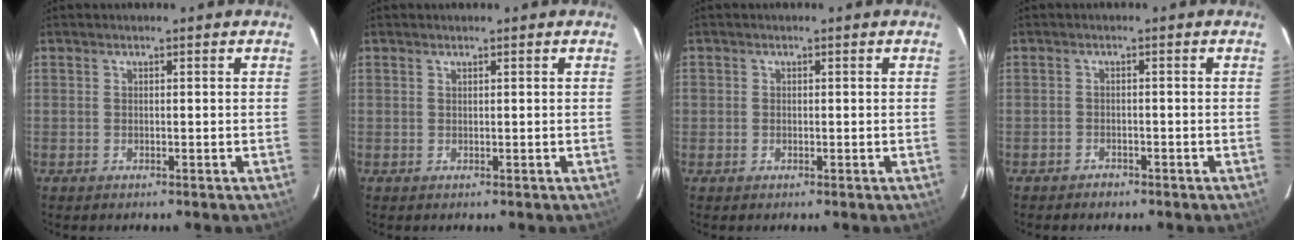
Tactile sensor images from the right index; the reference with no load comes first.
{"total": 0.0}
{"total": 0.9, "force": [-0.2, 0.8, 0.1], "torque": [-0.001, 0.000, -0.005]}
{"total": 1.9, "force": [-1.5, 1.1, 0.2], "torque": [-0.012, 0.002, -0.025]}